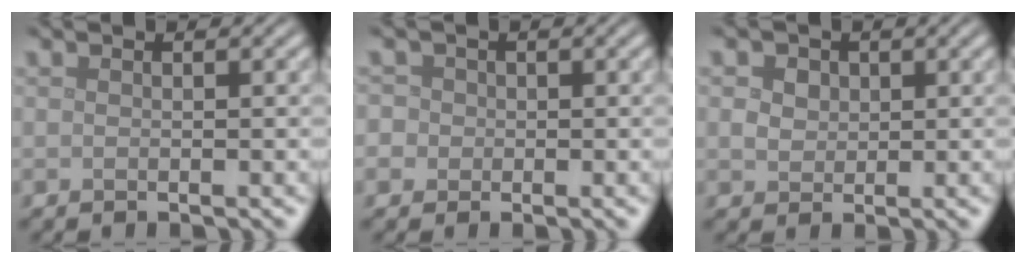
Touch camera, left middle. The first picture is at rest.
{"total": 3.7, "force": [0.4, 3.5, 1.3], "torque": [-0.007, 0.032, -0.021]}
{"total": 3.1, "force": [1.4, 2.4, 1.5], "torque": [-0.031, 0.008, 0.017]}